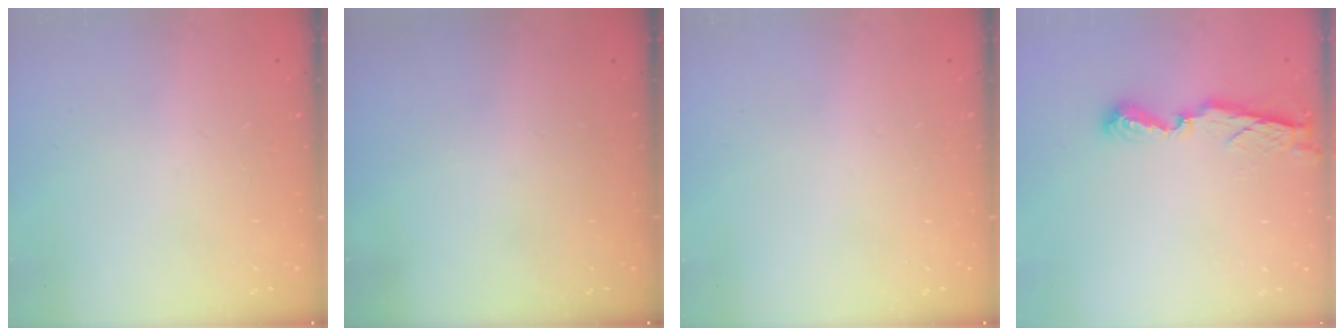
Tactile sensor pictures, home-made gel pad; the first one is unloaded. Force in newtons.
{"total": 0.0}
{"total": 0.0}
{"total": 7.8, "press": 7.8, "slide": 0.5}